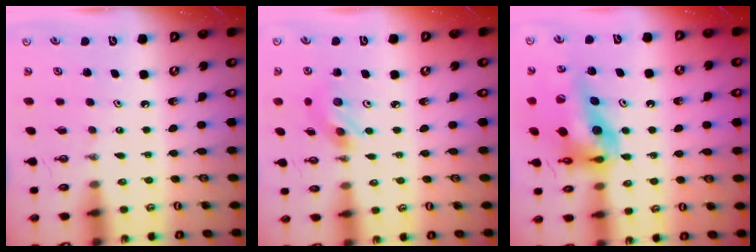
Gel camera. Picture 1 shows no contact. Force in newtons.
{"total": 6.7, "press": 6.7, "slide": 0.6}
{"total": 18.8, "press": 18.7, "slide": 1.7}